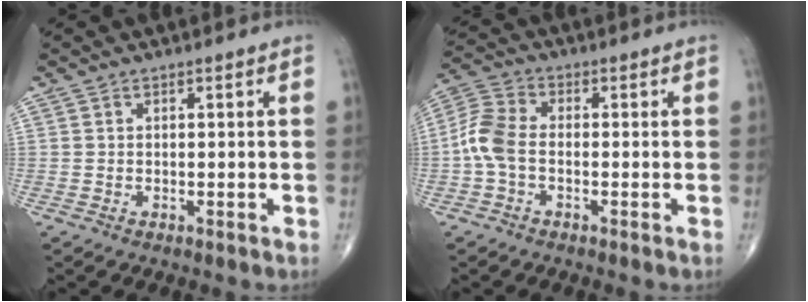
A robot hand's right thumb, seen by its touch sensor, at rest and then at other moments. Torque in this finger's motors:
{"motor_torque": [-0.06, 0.50, 0.26, -0.10, 0.07]}